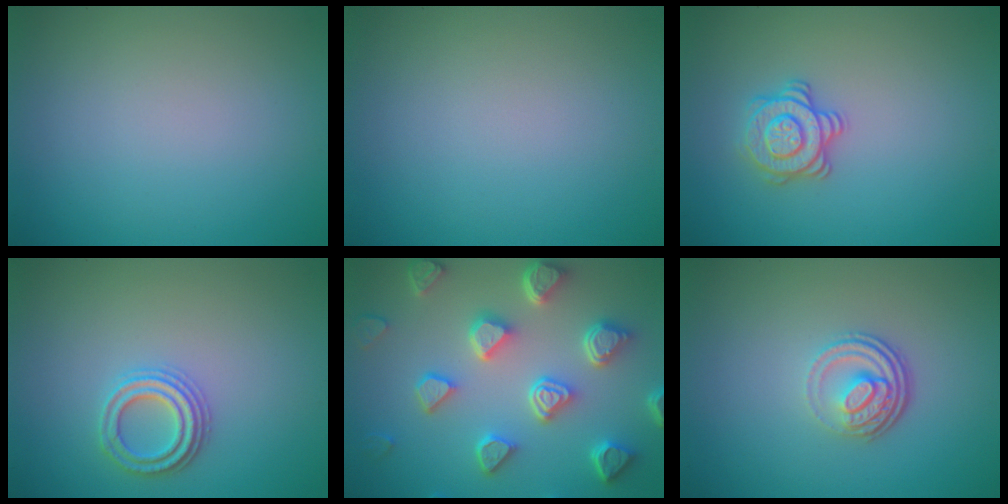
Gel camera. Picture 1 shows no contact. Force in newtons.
{"total": 0.0}
{"total": 2.8, "press": 2.7, "slide": 0.7}
{"total": 2.5, "press": 2.4, "slide": 0.4}
{"total": 7.1, "press": 5.5, "slide": 4.4}
{"total": 3.6, "press": 2.5, "slide": 2.7}